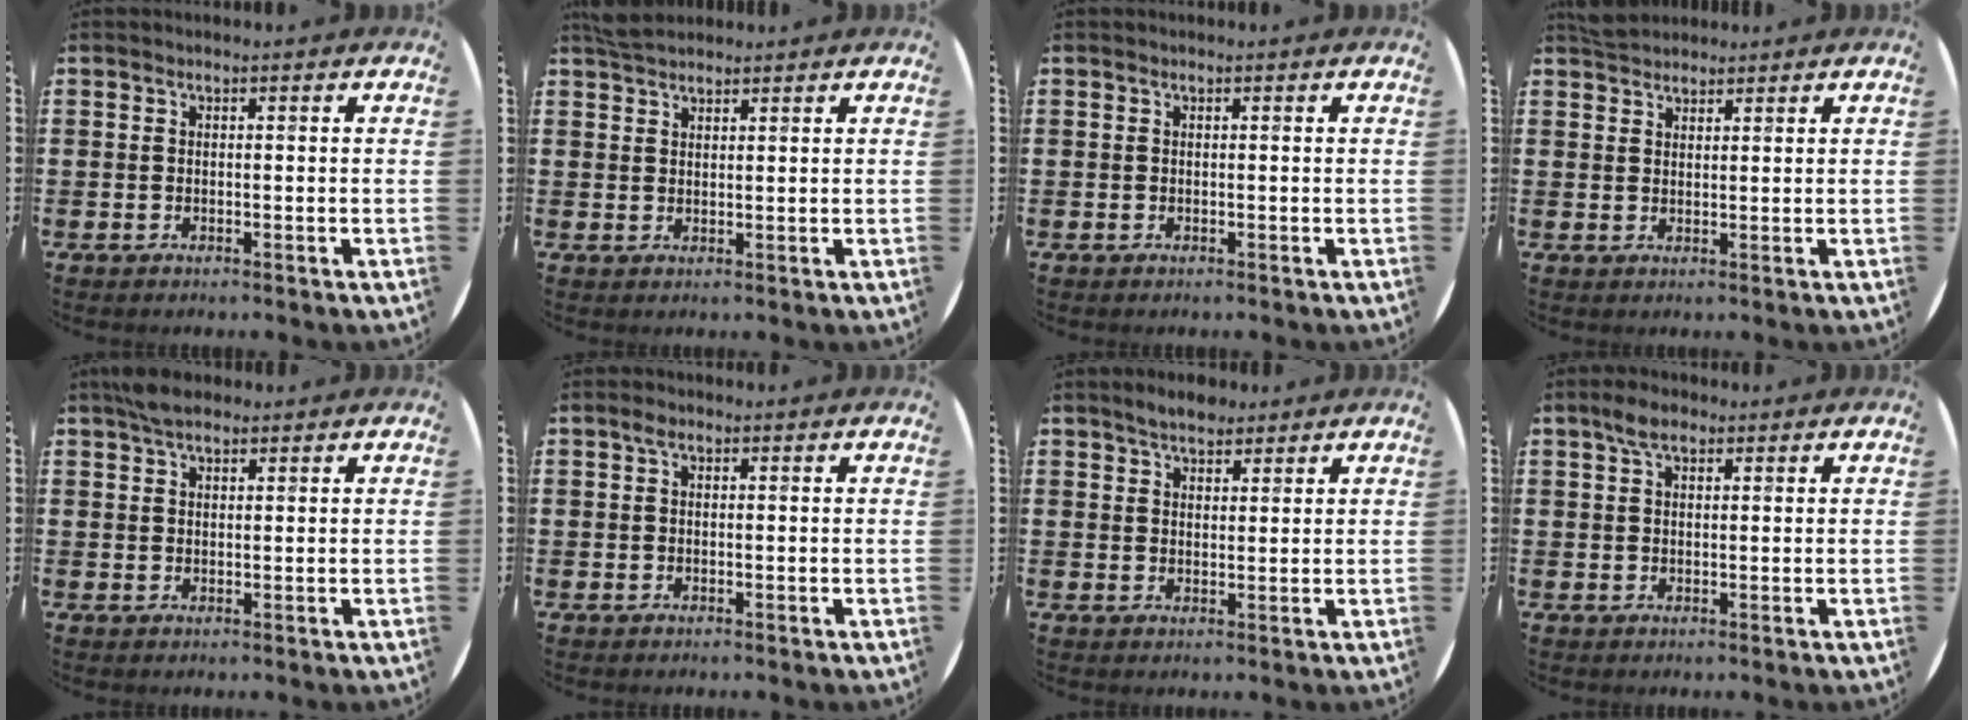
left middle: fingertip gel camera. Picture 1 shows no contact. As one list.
[{"total": 2.6, "force": [2.5, 0.7, 0.5], "torque": [-0.007, 0.003, 0.046]}, {"total": 0.0}, {"total": 2.6, "force": [2.5, 0.7, 0.1], "torque": [0.002, 0.000, 0.047]}, {"total": 3.2, "force": [2.6, 1.3, 1.5], "torque": [-0.034, 0.008, 0.048]}, {"total": 1.0, "force": [0.5, 0.6, 0.7], "torque": [-0.014, 0.007, 0.008]}, {"total": 3.3, "force": [2.9, 1.1, 0.9], "torque": [-0.013, -0.002, 0.053]}, {"total": 3.3, "force": [2.2, 1.5, 1.9], "torque": [-0.033, 0.005, 0.037]}]